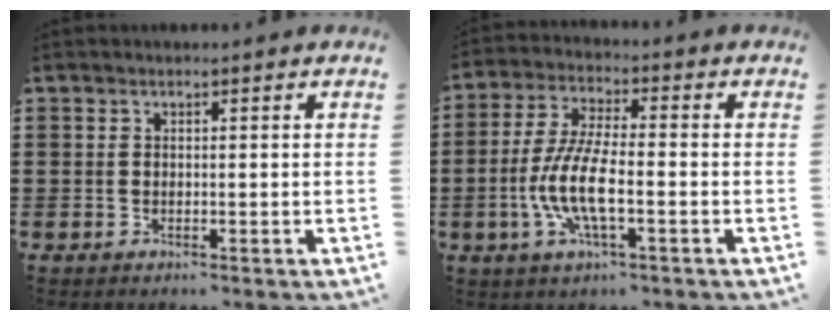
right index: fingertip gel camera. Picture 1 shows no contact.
{"total": 8.8, "force": [-2.8, 2.3, 8.0], "torque": [-0.181, -0.013, -0.060]}